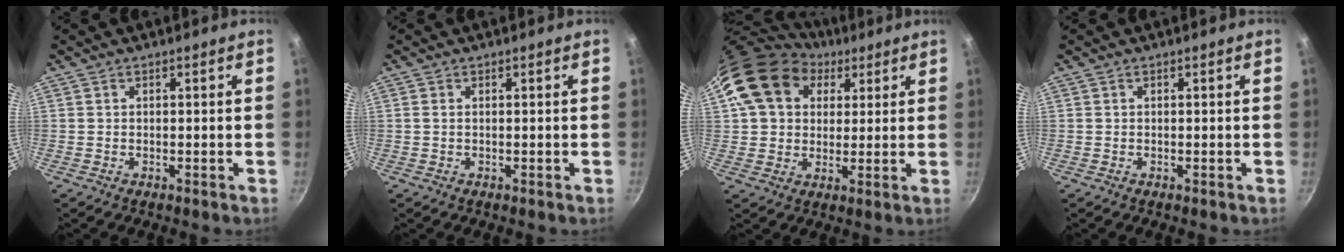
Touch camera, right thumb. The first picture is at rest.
{"total": 0.5, "force": [0.1, 0.3, 0.4], "torque": [-0.010, 0.001, 0.001]}
{"total": 16.2, "force": [7.1, 12.1, 8.0], "torque": [-0.126, 0.003, 0.119]}
{"total": 0.0}